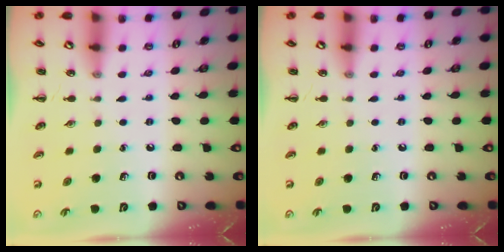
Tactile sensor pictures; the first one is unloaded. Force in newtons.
{"total": 0.0}